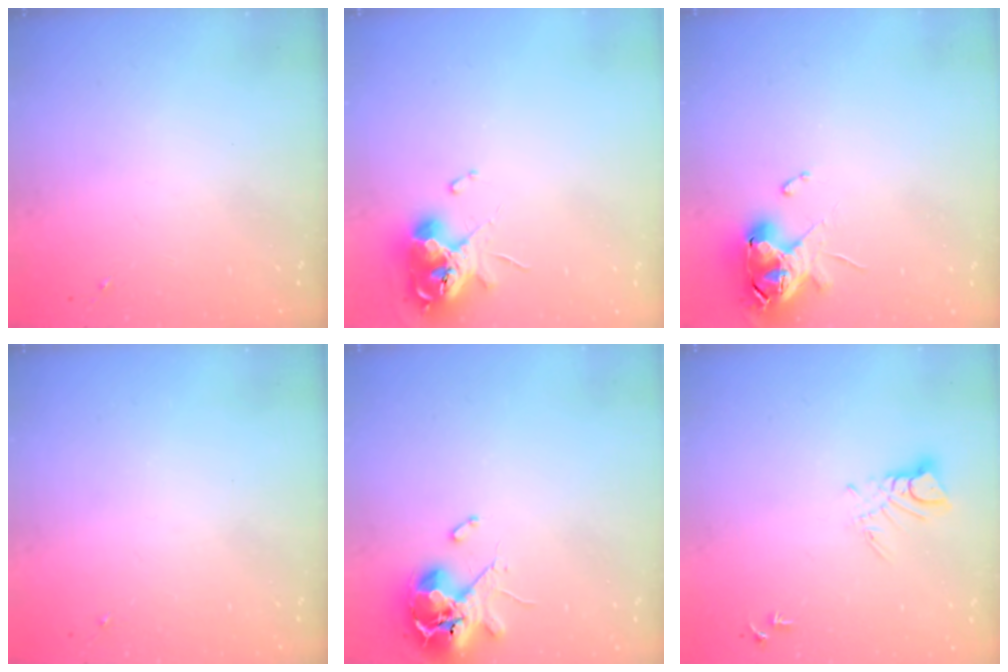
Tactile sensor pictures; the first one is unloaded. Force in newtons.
{"total": 11.8, "press": 11.7, "slide": 1.4}
{"total": 11.5, "press": 11.4, "slide": 1.5}
{"total": 0.0}
{"total": 10.7, "press": 10.6, "slide": 1.6}
{"total": 5.3, "press": 5.3, "slide": 0.3}